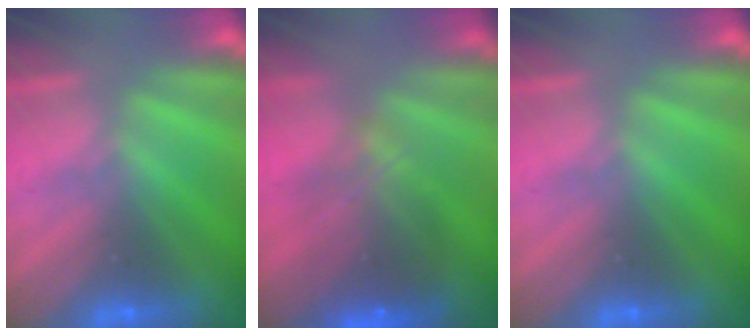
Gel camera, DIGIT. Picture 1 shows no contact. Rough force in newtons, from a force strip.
{"total": 8.1}
{"total": 0.0}